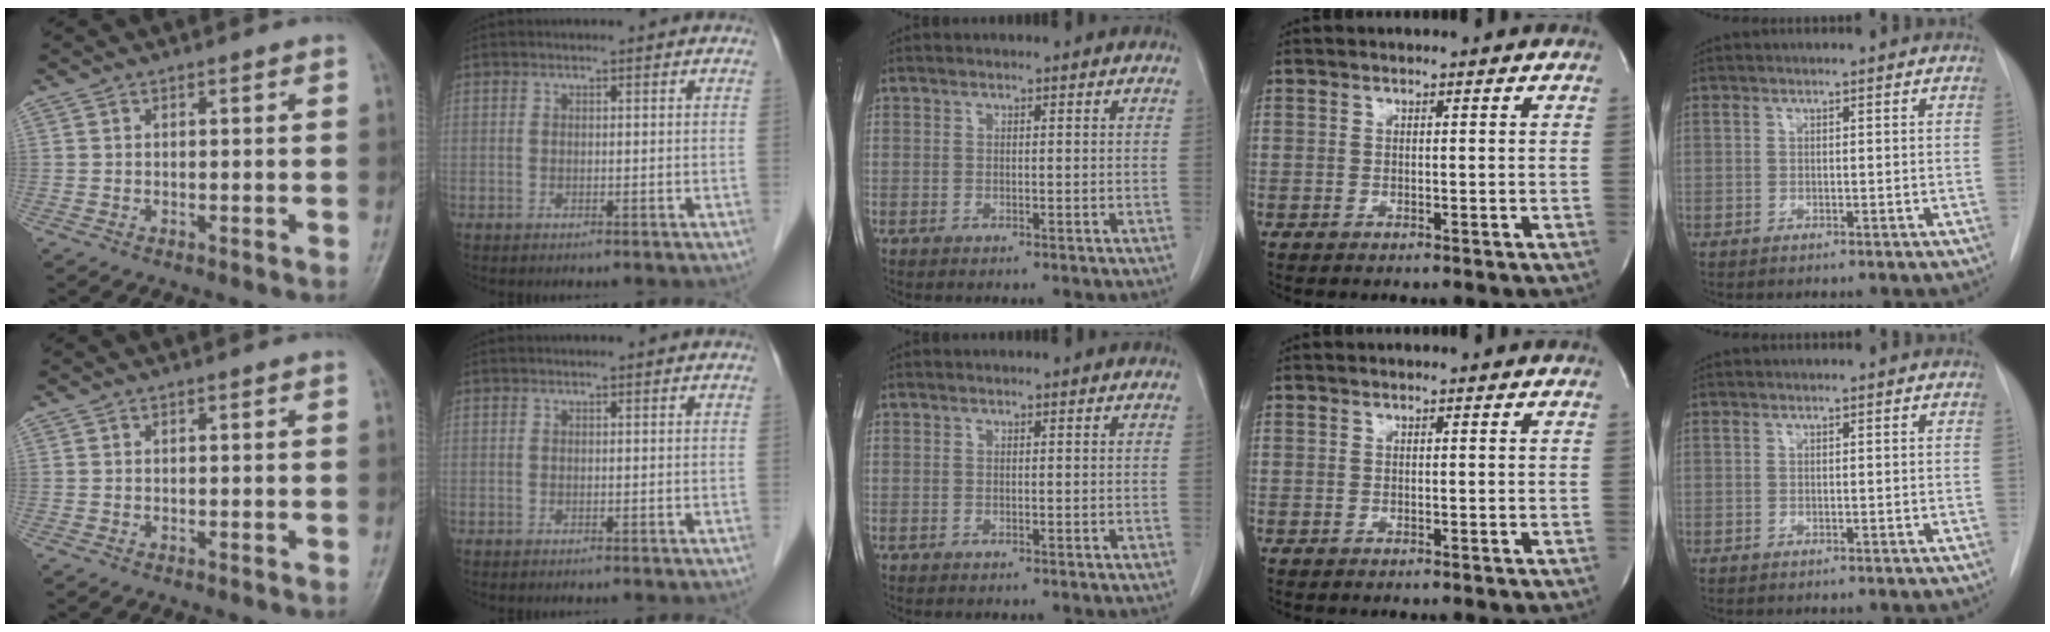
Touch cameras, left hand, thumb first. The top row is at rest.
{}